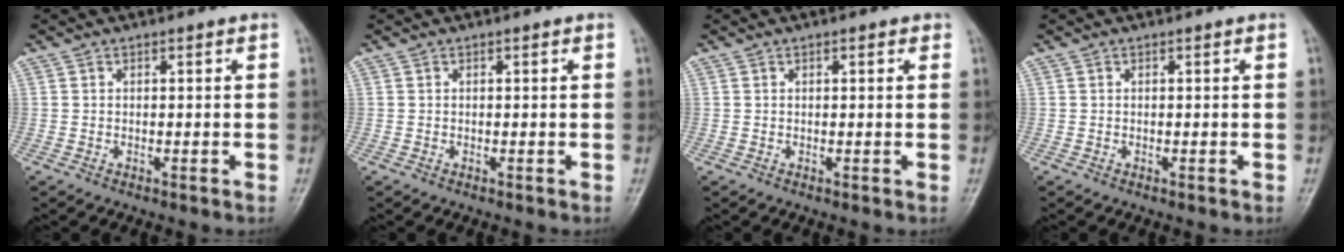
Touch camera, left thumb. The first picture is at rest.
{"total": 0.0}
{"total": 1.1, "force": [0.6, 0.5, 0.8], "torque": [-0.008, 0.001, 0.004]}
{"total": 0.0}